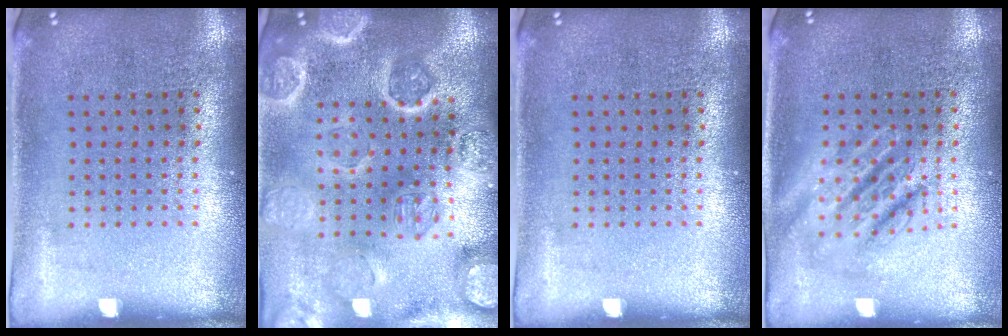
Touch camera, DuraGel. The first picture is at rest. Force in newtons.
{"total": 4.4, "press": 4.0, "slide": 1.9}
{"total": 0.0}
{"total": 2.4, "press": 2.4, "slide": 0.3}